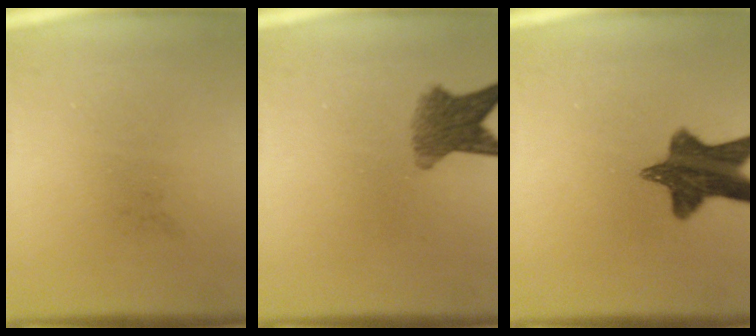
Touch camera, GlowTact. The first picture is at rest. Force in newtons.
{"total": 6.0}
{"total": 11.4}